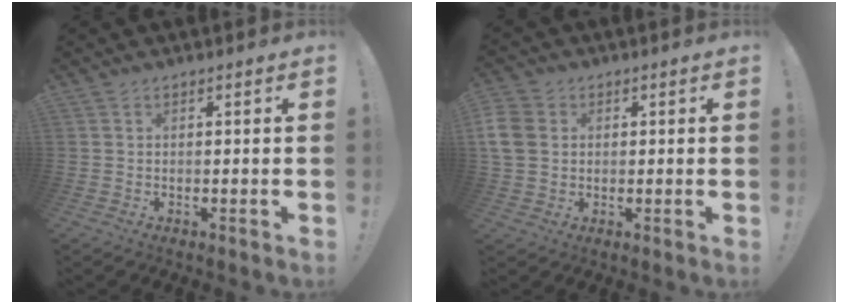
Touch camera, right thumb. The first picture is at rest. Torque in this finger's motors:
{"motor_torque": [-0.19, 0.35, -0.06, 0.14, 0.25]}